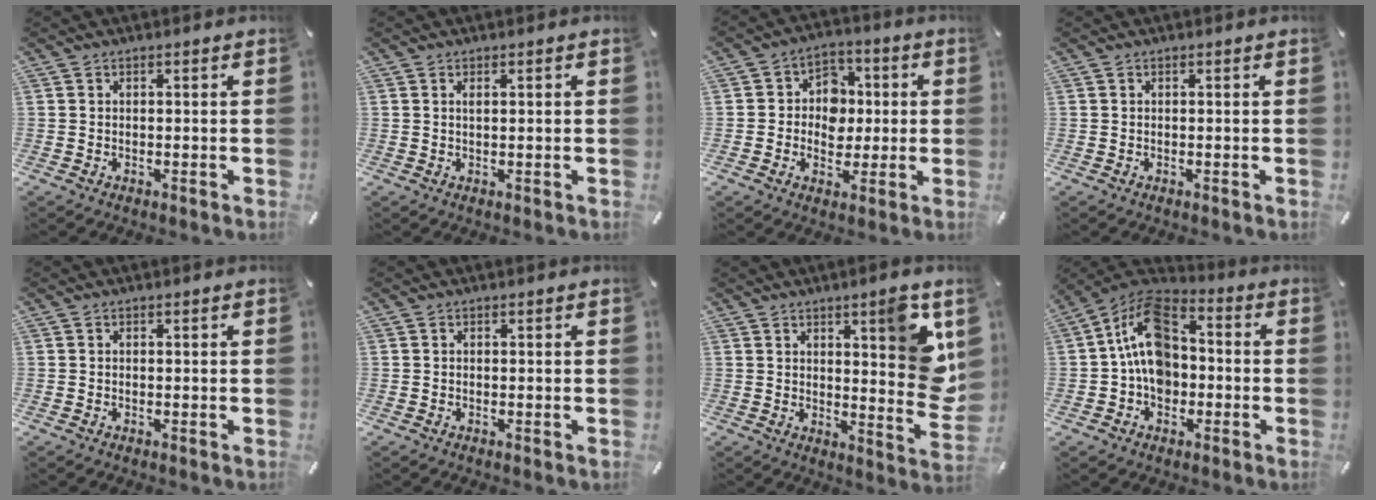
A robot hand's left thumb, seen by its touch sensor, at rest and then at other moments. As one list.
[{"total": 1.1, "force": [0.4, 0.1, 1.0], "torque": [-0.020, -0.001, 0.006]}, {"total": 8.3, "force": [-0.7, 7.6, 3.3], "torque": [-0.045, 0.010, -0.011]}, {"total": 0.0}, {"total": 0.0}, {"total": 0.0}, {"total": 12.2, "force": [5.8, 2.8, 10.3], "torque": [-0.125, -0.054, 0.094]}, {"total": 13.2, "force": [-0.9, 10.1, 8.3], "torque": [-0.167, 0.011, -0.020]}]